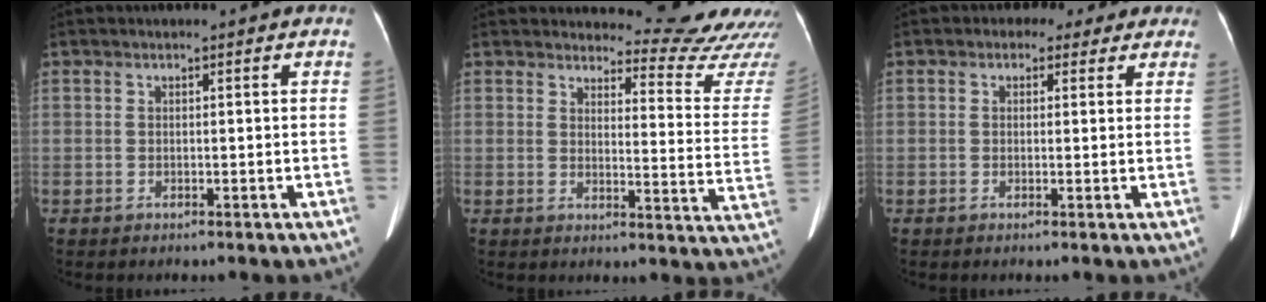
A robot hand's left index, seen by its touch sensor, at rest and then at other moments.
{"total": 14.6, "force": [14.5, 0.5, 1.6], "torque": [0.004, -0.123, 0.143]}
{"total": 4.5, "force": [2.9, 3.2, 1.3], "torque": [-0.002, 0.017, 0.026]}